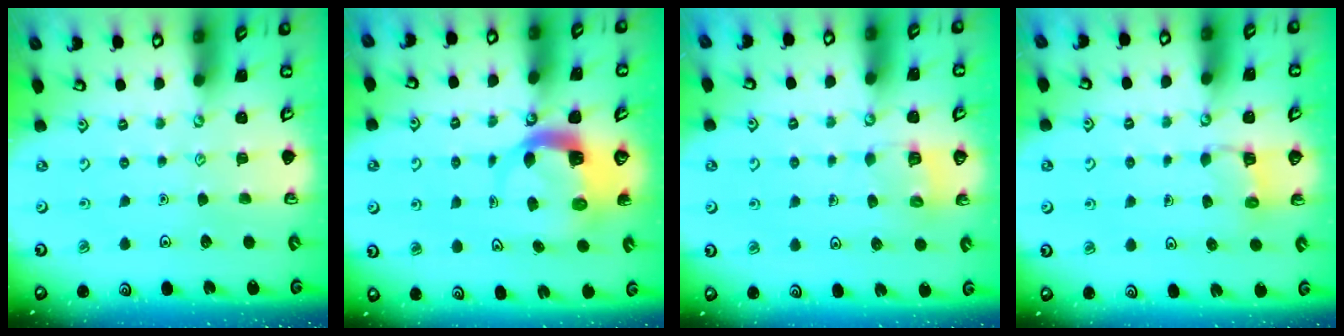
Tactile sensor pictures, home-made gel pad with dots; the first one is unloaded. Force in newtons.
{"total": 5.2, "press": 5.1, "slide": 0.5}
{"total": 5.2, "press": 5.1, "slide": 0.4}
{"total": 2.9, "press": 2.9, "slide": 0.3}